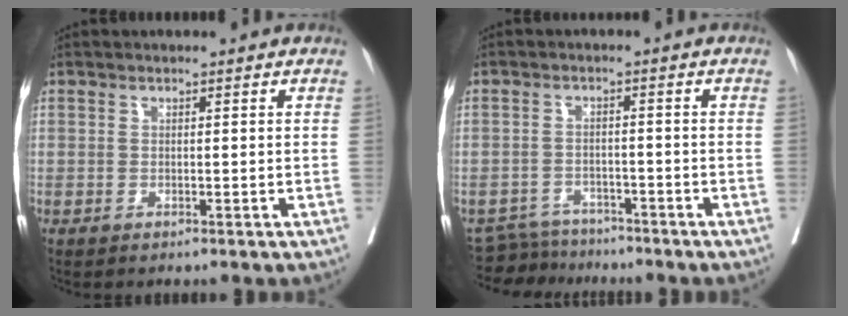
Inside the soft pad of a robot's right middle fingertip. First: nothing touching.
{"total": 5.2, "force": [-5.0, 1.2, -0.7], "torque": [0.011, 0.000, -0.086]}